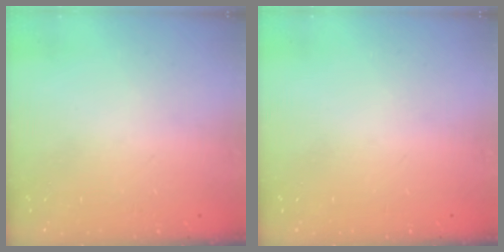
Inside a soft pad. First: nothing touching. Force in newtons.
{"total": 0.0}